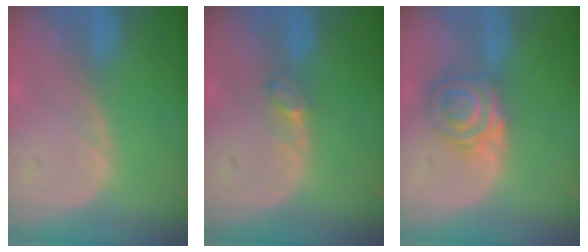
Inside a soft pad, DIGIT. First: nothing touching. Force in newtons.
{"total": 2.0, "press": 1.9, "slide": 0.2}
{"total": 6.3, "press": 5.6, "slide": 2.7}